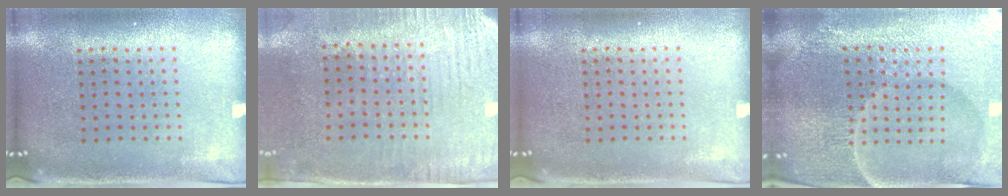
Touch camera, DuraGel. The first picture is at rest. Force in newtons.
{"total": 2.9, "press": 2.4, "slide": 1.7}
{"total": 0.0}
{"total": 6.2, "press": 5.6, "slide": 2.6}